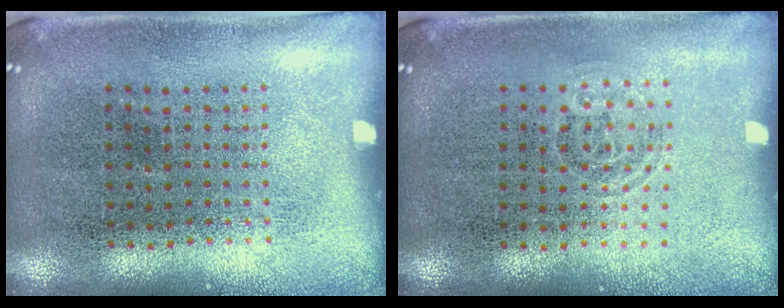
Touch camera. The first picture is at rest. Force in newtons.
{"total": 0.8, "press": 0.5, "slide": 0.5}